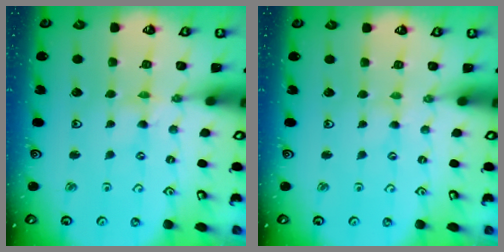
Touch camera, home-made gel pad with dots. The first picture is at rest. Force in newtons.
{"total": 0.0}